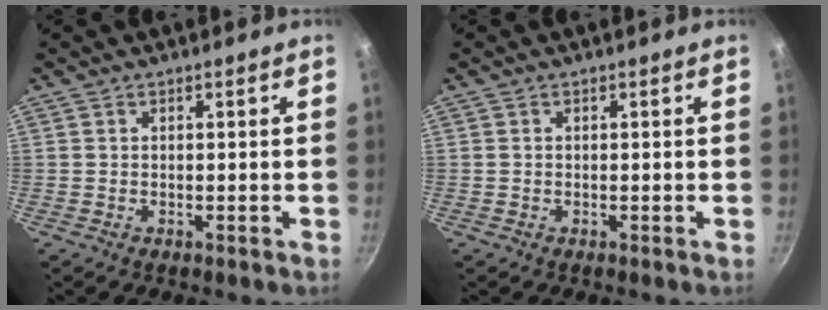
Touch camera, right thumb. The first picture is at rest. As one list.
[{"total": 0.0}]